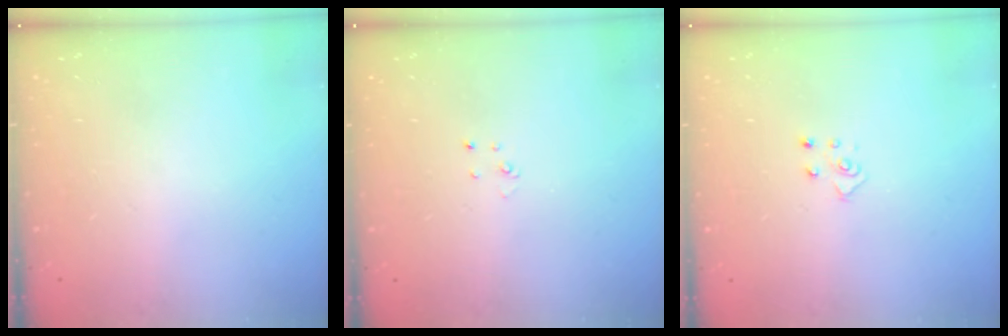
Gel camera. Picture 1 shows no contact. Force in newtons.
{"total": 2.0, "press": 2.0, "slide": 0.2}
{"total": 4.7, "press": 4.7, "slide": 0.4}